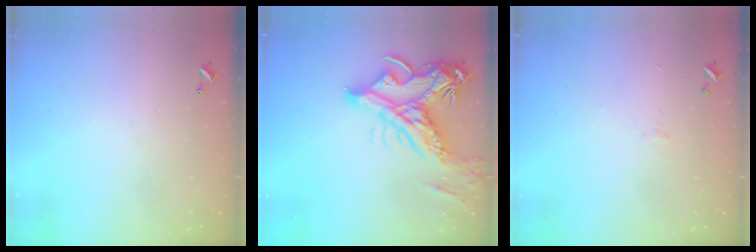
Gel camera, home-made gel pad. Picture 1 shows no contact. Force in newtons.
{"total": 15.2, "press": 15.0, "slide": 2.6}
{"total": 0.6, "press": 0.4, "slide": 0.5}